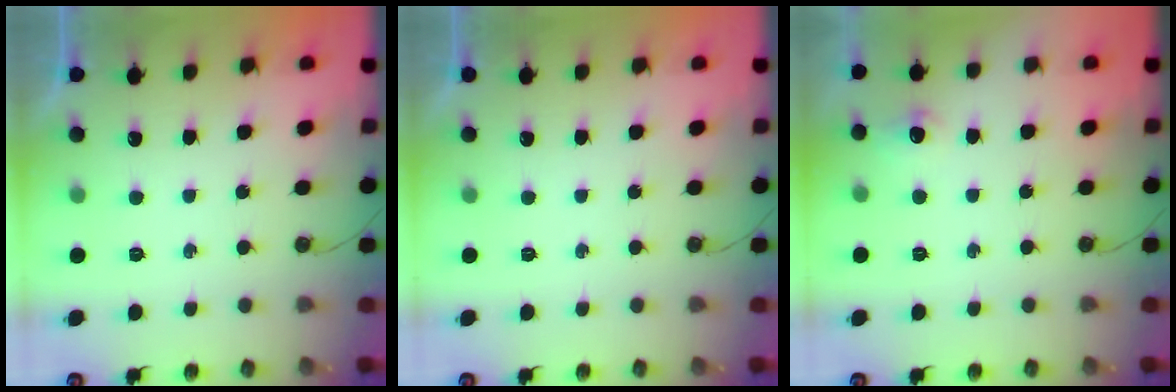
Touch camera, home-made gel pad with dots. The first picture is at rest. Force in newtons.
{"total": 0.0}
{"total": 5.9, "press": 5.8, "slide": 1.1}